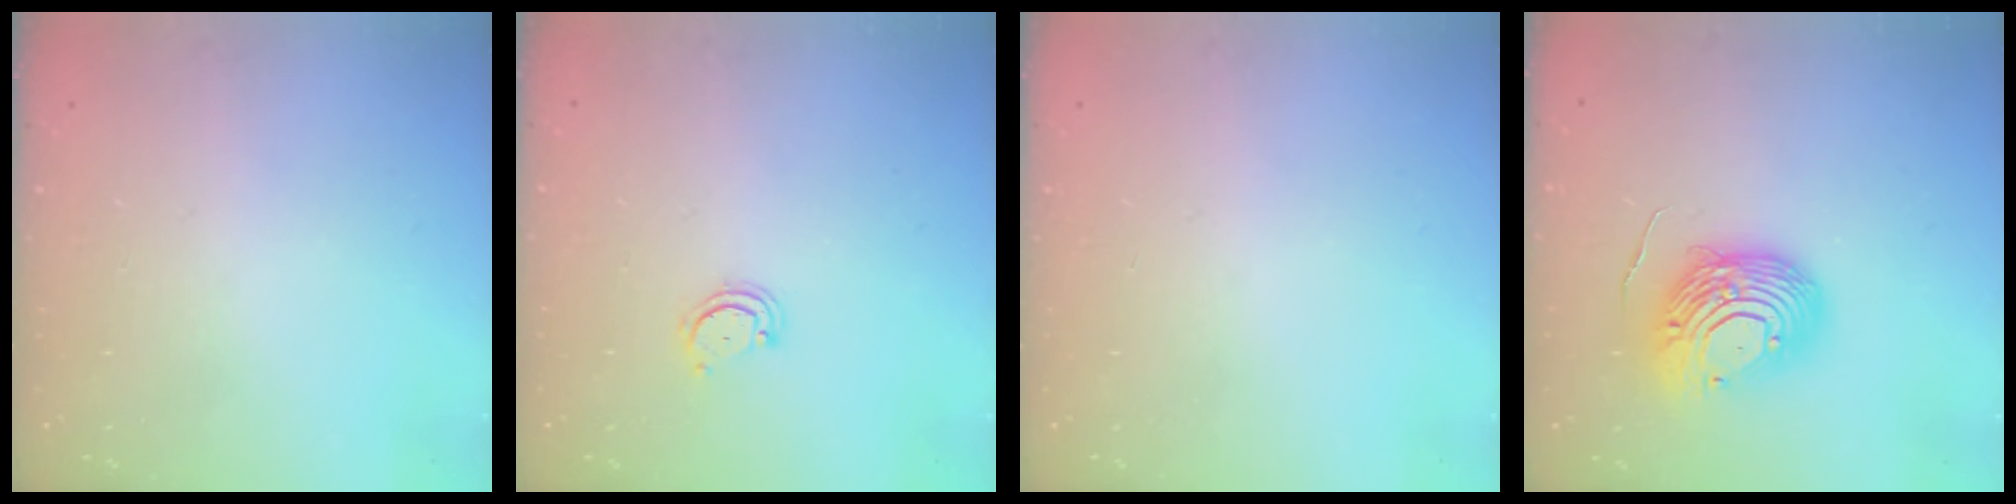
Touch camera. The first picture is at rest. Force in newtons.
{"total": 2.6, "press": 2.6, "slide": 0.3}
{"total": 0.0}
{"total": 14.3, "press": 14.2, "slide": 1.4}